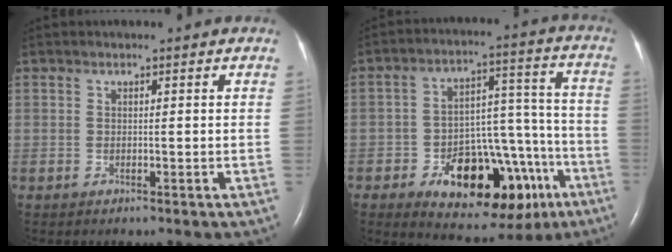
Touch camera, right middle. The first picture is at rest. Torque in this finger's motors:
{"motor_torque": [1.40, -0.74, 0.63, 0.16]}